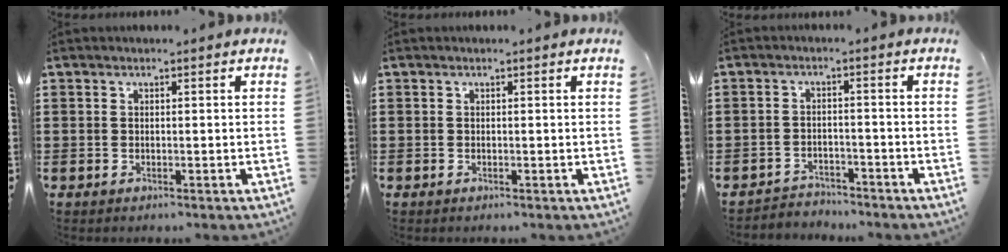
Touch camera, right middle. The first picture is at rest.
{"total": 0.0}
{"total": 2.8, "force": [-2.7, 0.5, -0.1], "torque": [-0.006, 0.000, -0.060]}